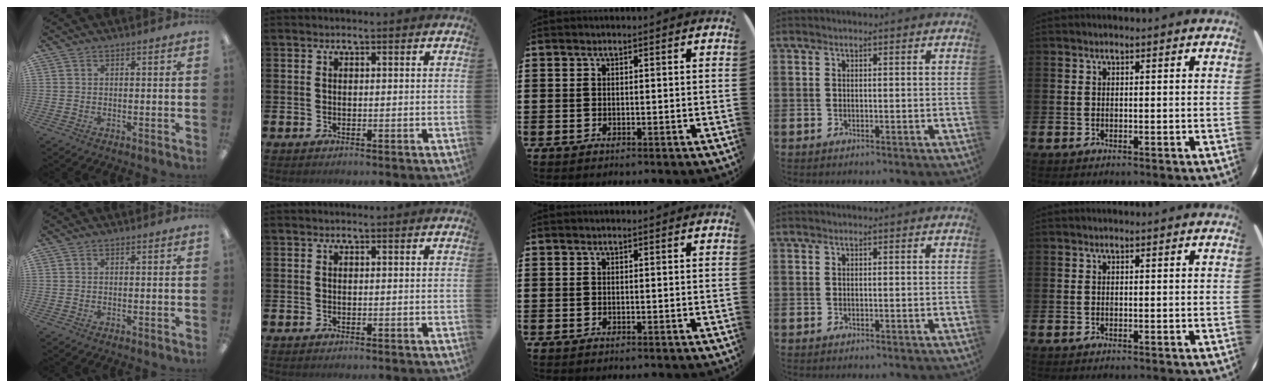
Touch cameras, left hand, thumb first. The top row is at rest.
{}